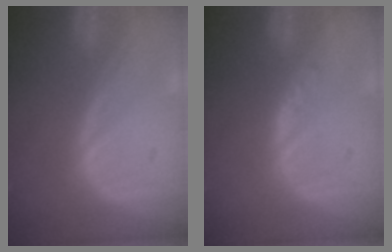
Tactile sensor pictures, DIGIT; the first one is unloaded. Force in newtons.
{"total": 1.1, "press": 1.1, "slide": 0.1}